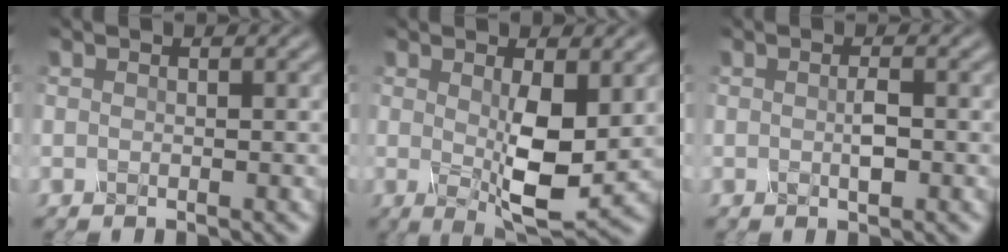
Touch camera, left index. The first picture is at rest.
{"total": 5.3, "force": [0.3, 1.4, 5.1], "torque": [-0.104, -0.015, 0.017]}
{"total": 0.8, "force": [-0.1, -0.2, 0.8], "torque": [-0.029, 0.001, 0.003]}